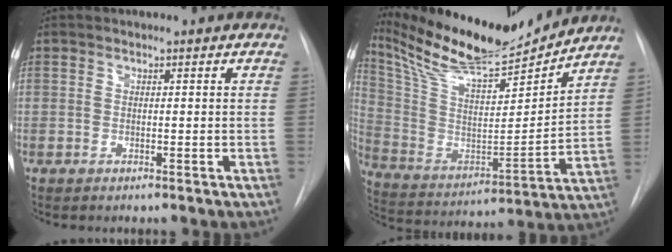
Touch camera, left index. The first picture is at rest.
{"total": 20.8, "force": [18.9, 2.1, 8.3], "torque": [-0.168, -0.016, 0.324]}